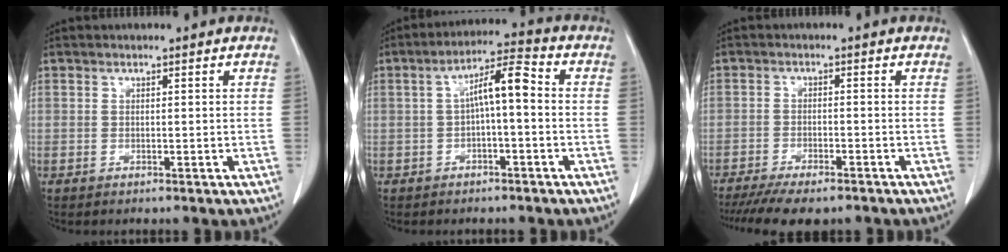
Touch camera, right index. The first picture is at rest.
{"total": 6.7, "force": [0.0, 1.4, 6.5], "torque": [-0.114, 0.029, -0.003]}
{"total": 10.3, "force": [-8.2, 2.9, 5.4], "torque": [-0.079, -0.011, -0.125]}